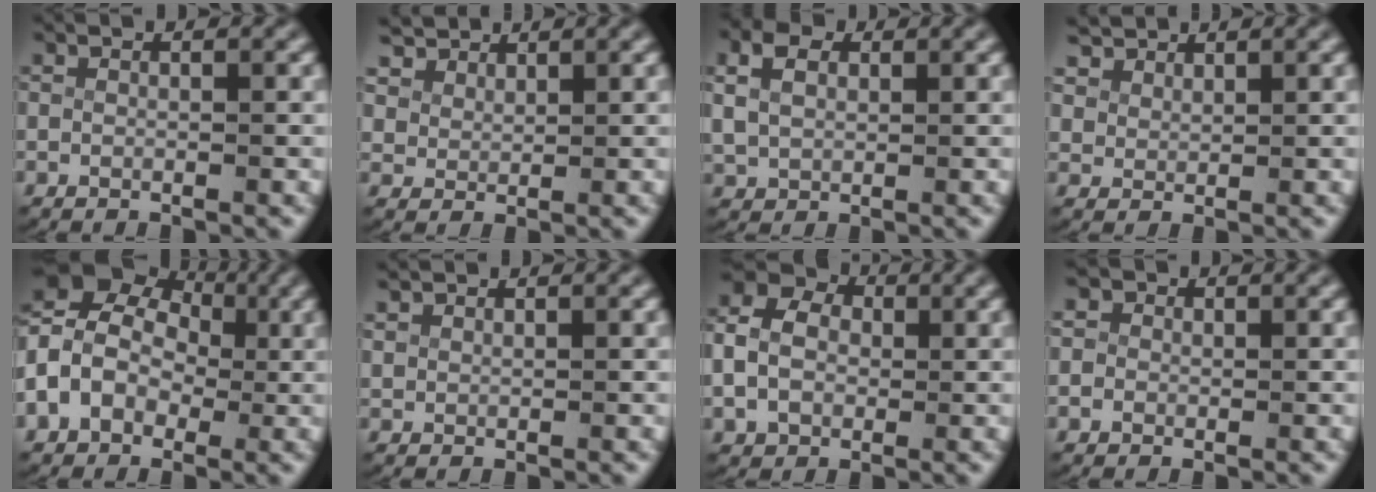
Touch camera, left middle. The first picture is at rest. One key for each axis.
{"total": 3.7, "fx": 3.4, "fy": 1.3, "fz": 0.8, "tx": -0.030, "ty": 0.002, "tz": 0.067}
{"total": 3.8, "fx": 1.3, "fy": 3.0, "fz": 2.0, "tx": -0.055, "ty": 0.000, "tz": 0.030}
{"total": 3.2, "fx": 3.0, "fy": 1.0, "fz": 0.7, "tx": -0.026, "ty": 0.001, "tz": 0.062}
{"total": 9.5, "fx": 1.9, "fy": 8.2, "fz": 4.5, "tx": -0.117, "ty": -0.006, "tz": 0.023}
{"total": 1.1, "fx": 1.0, "fy": 0.2, "fz": 0.1, "tx": -0.010, "ty": -0.001, "tz": 0.029}
{"total": 10.5, "fx": 1.9, "fy": 8.9, "fz": 5.2, "tx": -0.101, "ty": 0.023, "tz": 0.006}
{"total": 2.6, "fx": 0.3, "fy": 2.5, "fz": 0.5, "tx": -0.023, "ty": -0.001, "tz": -0.002}